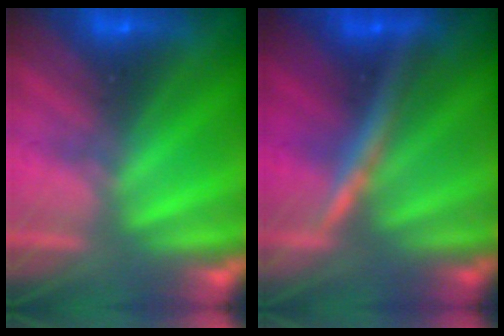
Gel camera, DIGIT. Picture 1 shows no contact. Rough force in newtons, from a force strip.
{"total": 2.5}